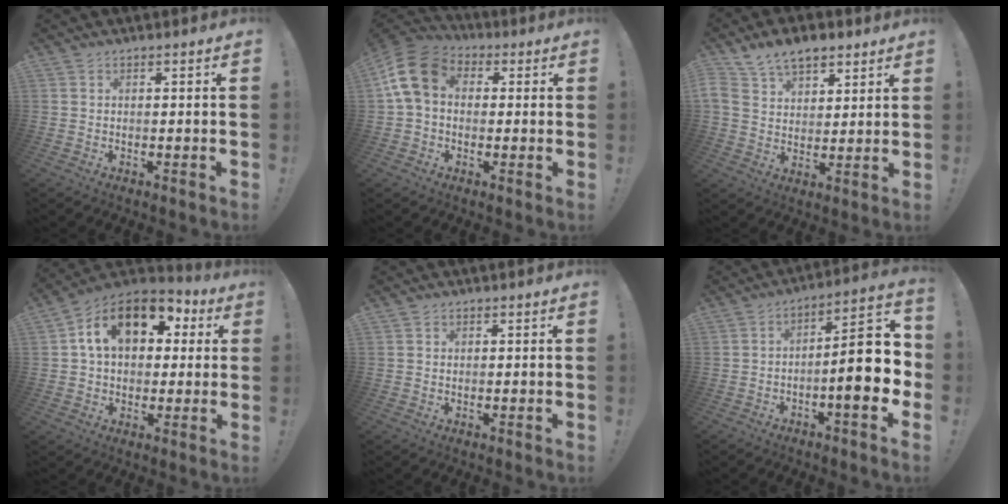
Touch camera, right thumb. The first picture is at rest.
{"total": 13.3, "force": [2.9, 9.8, 8.5], "torque": [-0.150, 0.008, 0.058]}
{"total": 10.0, "force": [6.7, 6.0, 4.4], "torque": [-0.078, -0.027, 0.131]}
{"total": 17.2, "force": [6.1, 11.2, 11.5], "torque": [-0.174, -0.006, 0.109]}
{"total": 1.0, "force": [0.7, 0.7, 0.0], "torque": [0.008, -0.002, 0.012]}
{"total": 16.3, "force": [-2.4, 4.4, 15.5], "torque": [-0.200, 0.010, -0.037]}